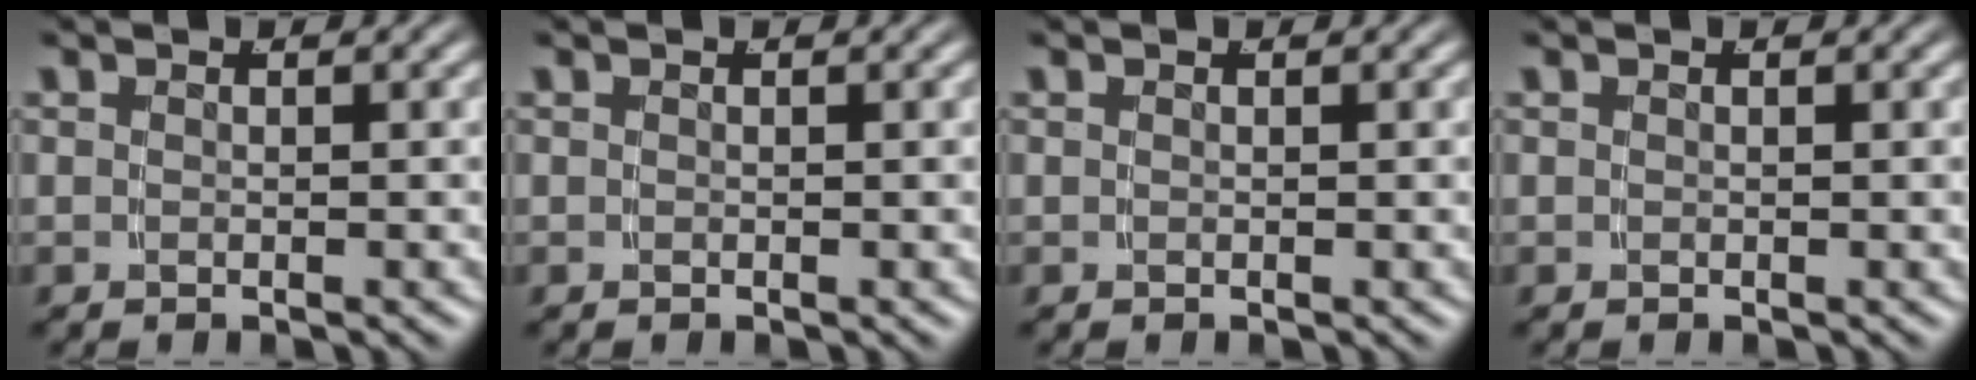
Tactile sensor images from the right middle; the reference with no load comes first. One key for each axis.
{"total": 0.0}
{"total": 0.0}
{"total": 0.0}